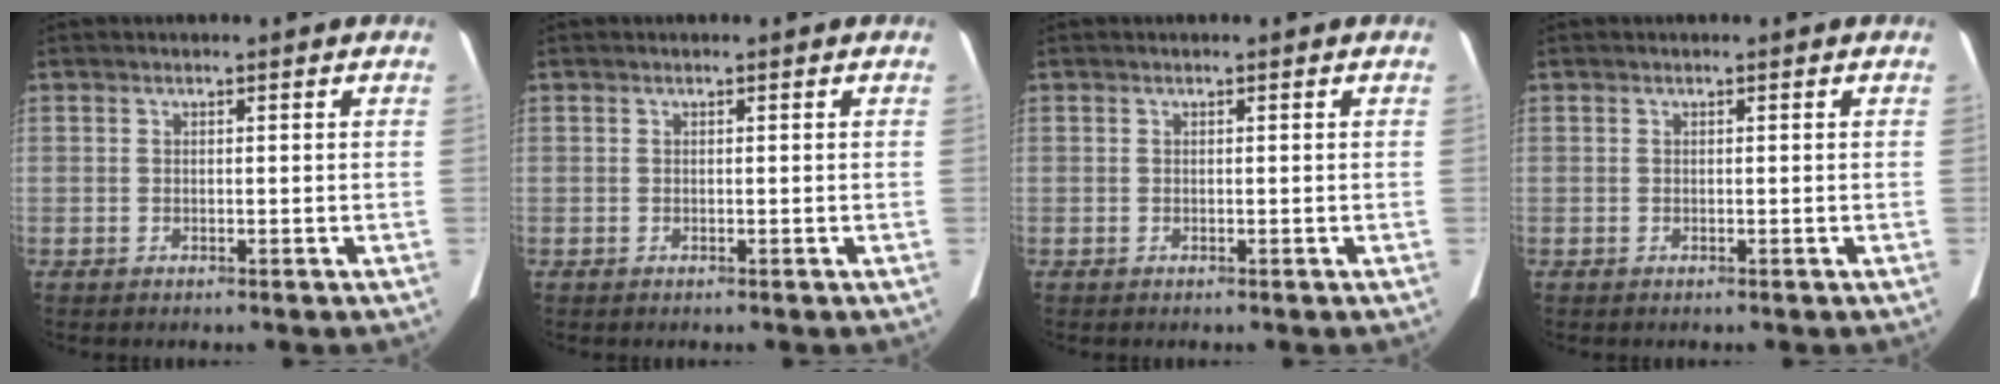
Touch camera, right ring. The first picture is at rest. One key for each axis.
{"total": 0.0}
{"total": 0.0}
{"total": 0.0}